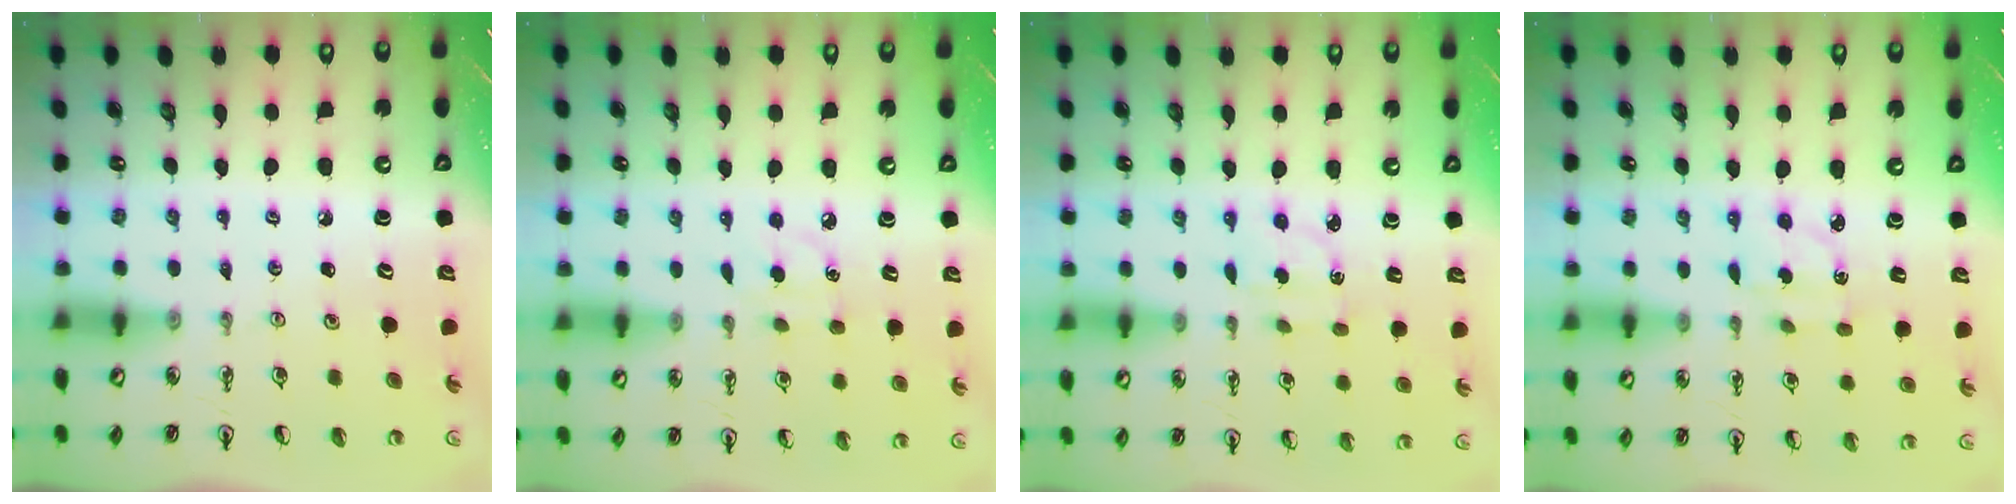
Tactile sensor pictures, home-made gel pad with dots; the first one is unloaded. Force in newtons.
{"total": 5.8, "press": 5.8, "slide": 0.7}
{"total": 2.6, "press": 2.5, "slide": 0.6}
{"total": 2.4, "press": 2.3, "slide": 0.5}